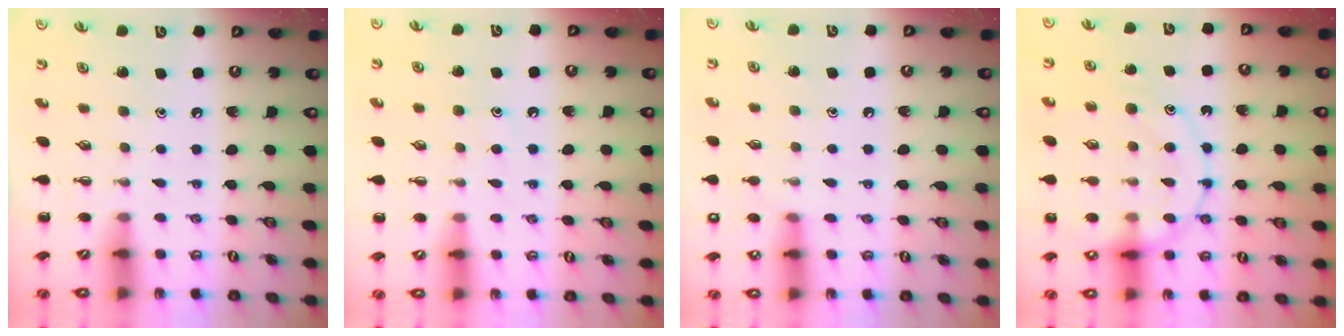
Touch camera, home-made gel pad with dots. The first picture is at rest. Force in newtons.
{"total": 6.4, "press": 6.3, "slide": 1.1}
{"total": 6.7, "press": 6.4, "slide": 2.3}
{"total": 16.2, "press": 16.1, "slide": 2.0}